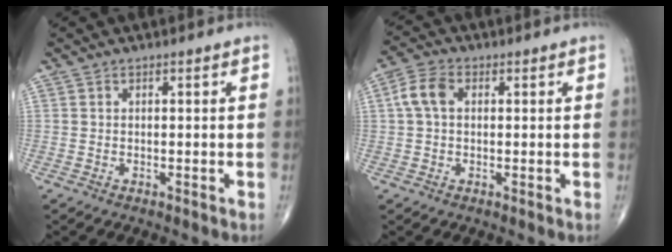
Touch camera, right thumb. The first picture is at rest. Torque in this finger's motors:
{"motor_torque": [-0.12, 0.23, 0.04, -0.03, 0.00]}